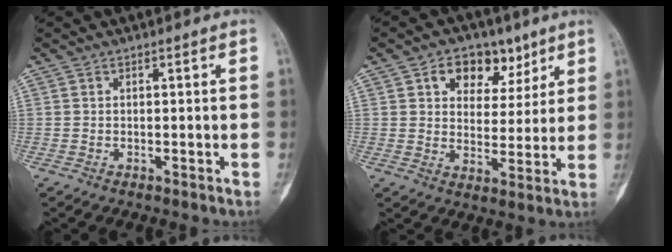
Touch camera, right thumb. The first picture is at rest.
{"total": 10.3, "force": [5.5, 7.1, 5.1], "torque": [-0.031, -0.019, 0.082]}